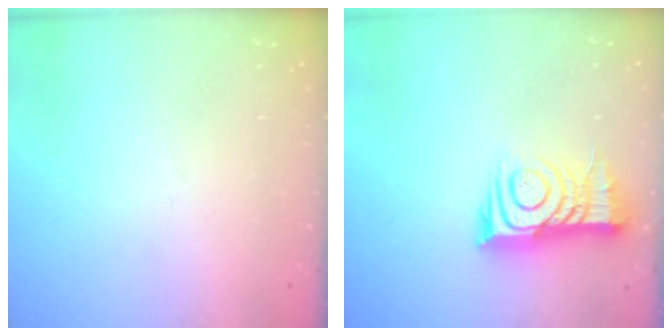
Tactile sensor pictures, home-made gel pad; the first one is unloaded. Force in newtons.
{"total": 10.9, "press": 10.8, "slide": 1.2}